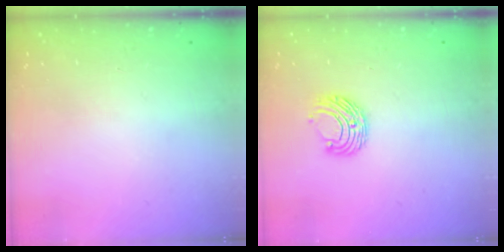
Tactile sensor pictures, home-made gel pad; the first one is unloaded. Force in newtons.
{"total": 7.2, "press": 7.2, "slide": 0.8}